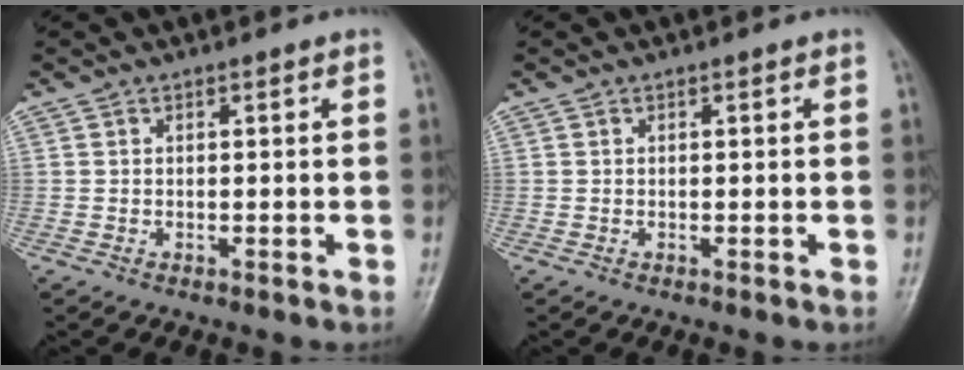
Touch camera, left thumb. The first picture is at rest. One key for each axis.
{"total": 0.0}